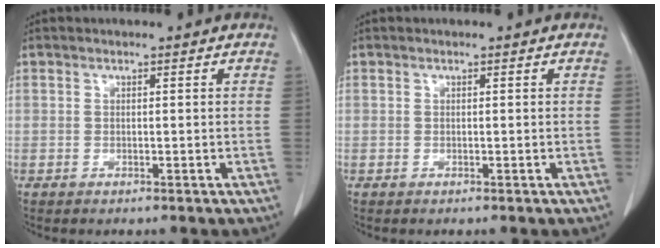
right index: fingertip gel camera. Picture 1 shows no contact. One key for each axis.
{"total": 0.0}